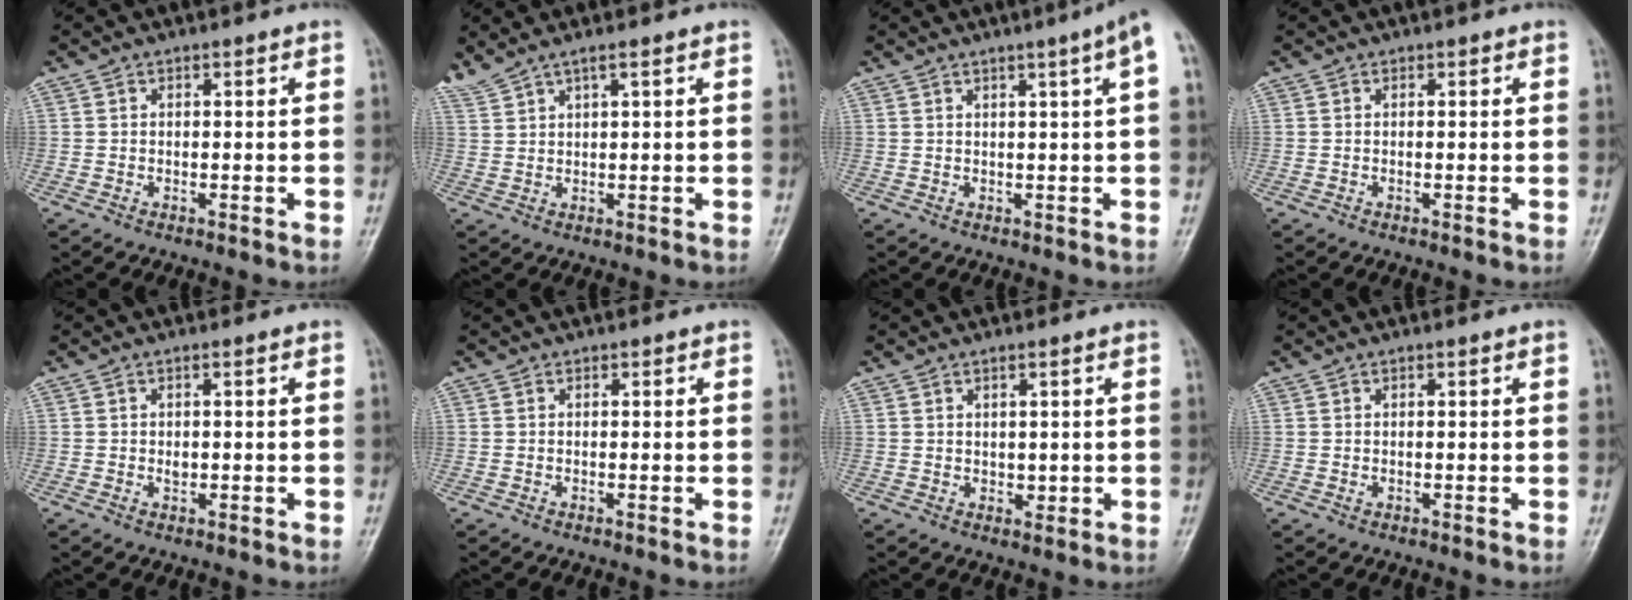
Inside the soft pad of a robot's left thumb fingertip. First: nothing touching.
{"total": 4.1, "force": [3.2, -0.1, 2.5], "torque": [-0.069, 0.009, 0.075]}
{"total": 5.3, "force": [1.9, -0.4, 4.9], "torque": [-0.067, 0.003, 0.027]}
{"total": 0.0}
{"total": 1.5, "force": [0.0, 0.8, 1.2], "torque": [-0.019, 0.004, 0.003]}
{"total": 0.0}
{"total": 2.1, "force": [0.8, 1.0, 1.6], "torque": [-0.019, -0.009, 0.016]}
{"total": 0.8, "force": [0.2, 0.3, 0.7], "torque": [-0.016, 0.012, 0.008]}